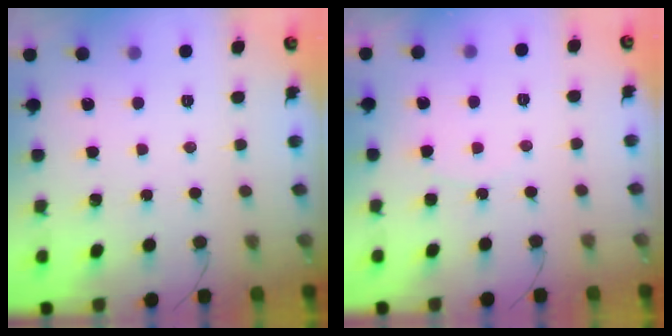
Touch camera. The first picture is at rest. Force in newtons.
{"total": 3.1, "press": 3.1, "slide": 0.4}